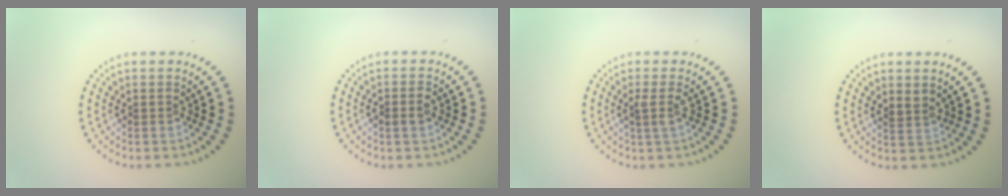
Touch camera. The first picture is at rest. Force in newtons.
{"total": 1.3, "press": 1.3, "slide": 0.2}
{"total": 1.2, "press": 1.0, "slide": 0.6}
{"total": 1.3, "press": 1.1, "slide": 0.7}